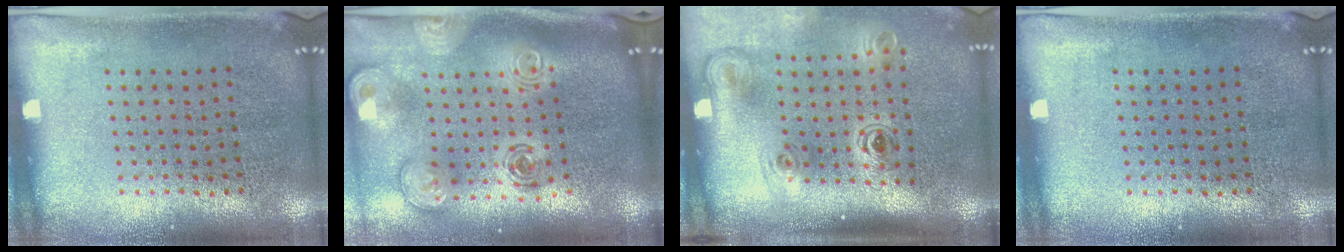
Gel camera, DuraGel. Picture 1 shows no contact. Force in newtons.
{"total": 2.8, "press": 2.0, "slide": 2.0}
{"total": 2.2, "press": 1.5, "slide": 1.6}
{"total": 0.0}